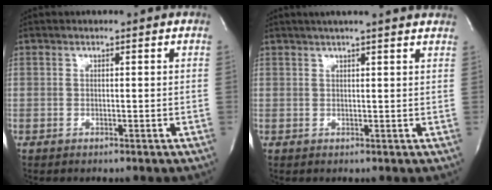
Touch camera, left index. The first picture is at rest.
{"total": 10.0, "force": [8.6, 0.3, 5.1], "torque": [-0.079, 0.026, 0.096]}